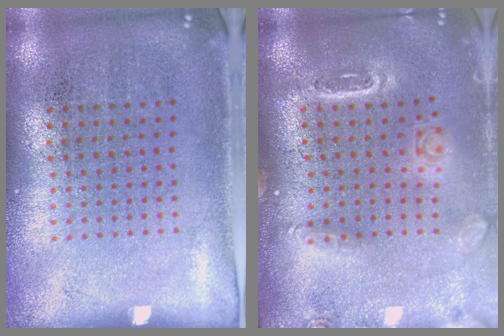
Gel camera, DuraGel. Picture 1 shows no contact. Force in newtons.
{"total": 1.5, "press": 1.5, "slide": 0.2}